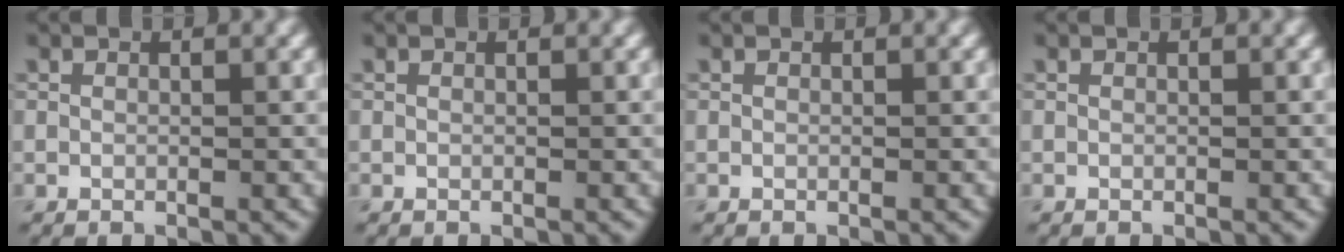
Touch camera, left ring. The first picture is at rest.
{"total": 0.0}
{"total": 0.0}
{"total": 0.0}